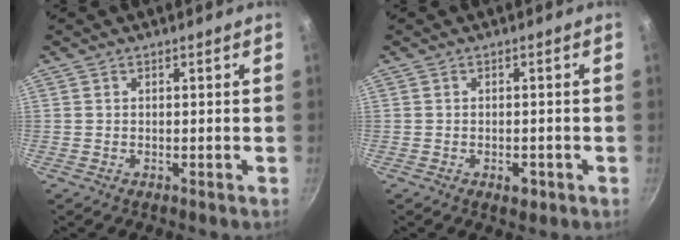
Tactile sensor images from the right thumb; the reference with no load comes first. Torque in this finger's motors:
{"motor_torque": [0.67, 0.59, 0.60, -0.48, 0.19]}